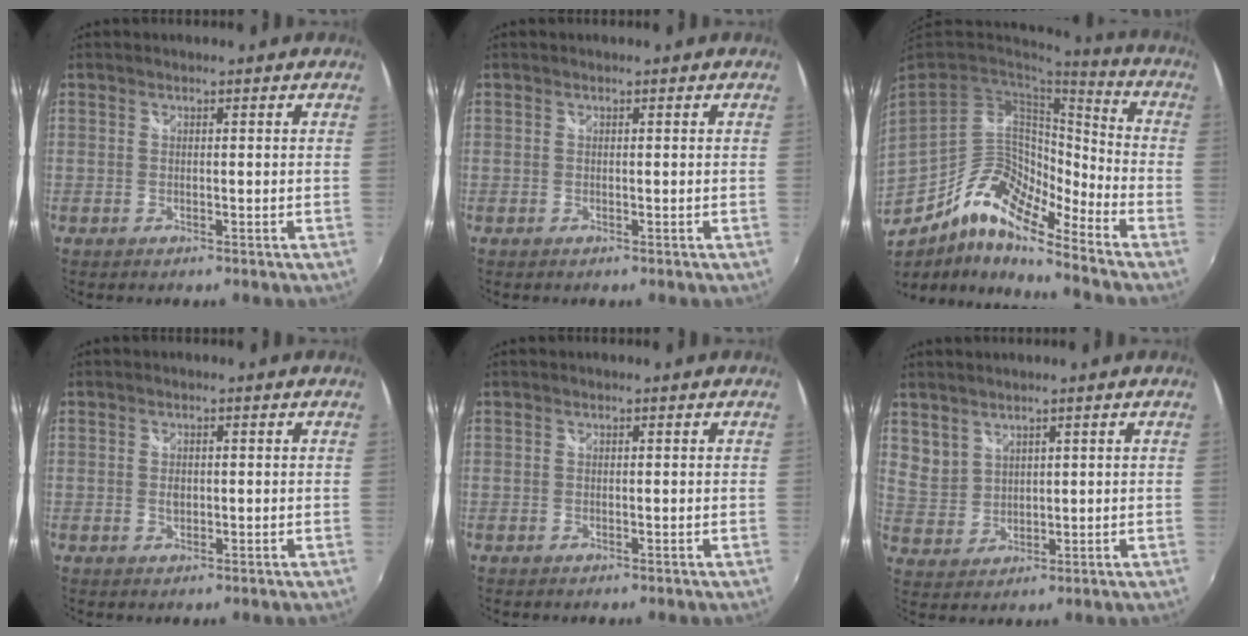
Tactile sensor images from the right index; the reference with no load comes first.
{"total": 0.0}
{"total": 16.3, "force": [-10.9, 5.8, 10.6], "torque": [-0.192, -0.008, -0.215]}
{"total": 1.5, "force": [-0.1, 1.2, 0.9], "torque": [-0.016, 0.000, -0.002]}
{"total": 0.0}
{"total": 4.9, "force": [3.6, 3.2, 0.7], "torque": [-0.007, 0.008, 0.084]}